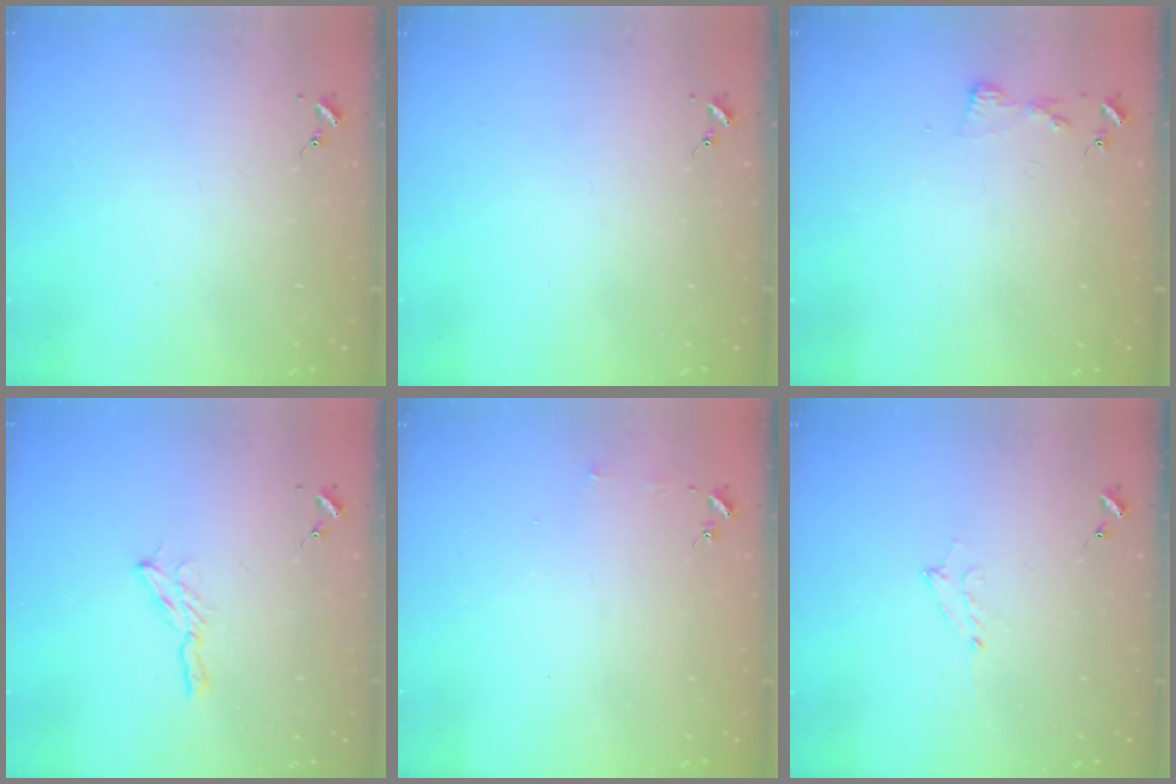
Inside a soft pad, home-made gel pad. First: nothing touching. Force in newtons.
{"total": 0.0}
{"total": 3.1, "press": 3.1, "slide": 0.4}
{"total": 5.4, "press": 5.4, "slide": 0.4}
{"total": 3.0, "press": 3.0, "slide": 0.3}
{"total": 5.2, "press": 5.2, "slide": 0.3}